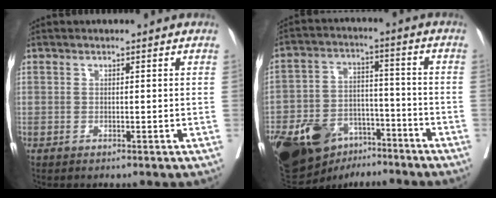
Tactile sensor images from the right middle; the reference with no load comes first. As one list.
[{"total": 22.1, "force": [-13.7, 13.5, 11.0], "torque": [-0.298, -0.002, -0.223]}]